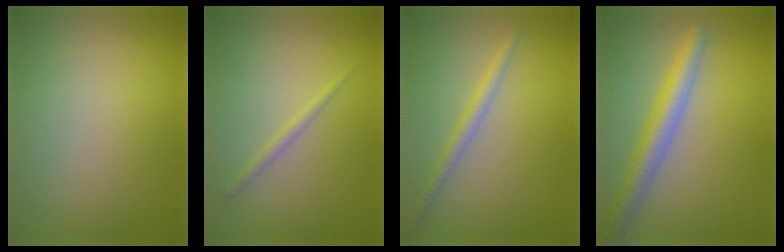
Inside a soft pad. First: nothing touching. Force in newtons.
{"total": 1.0, "press": 1.0, "slide": 0.1}
{"total": 1.9, "press": 1.9, "slide": 0.1}
{"total": 4.5, "press": 4.5, "slide": 0.2}